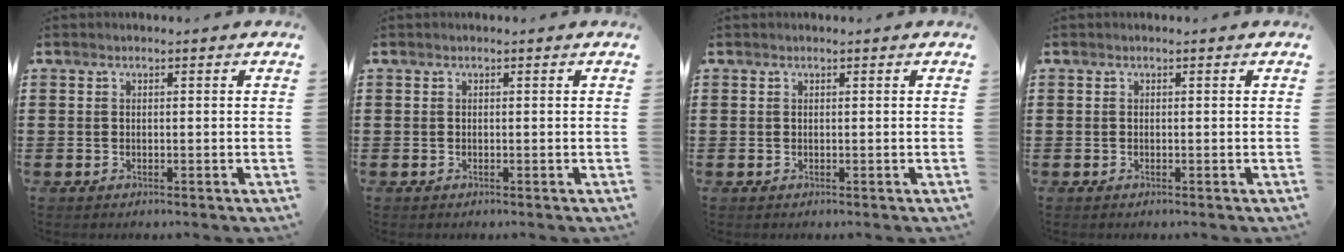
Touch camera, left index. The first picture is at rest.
{"total": 0.0}
{"total": 0.0}
{"total": 0.0}